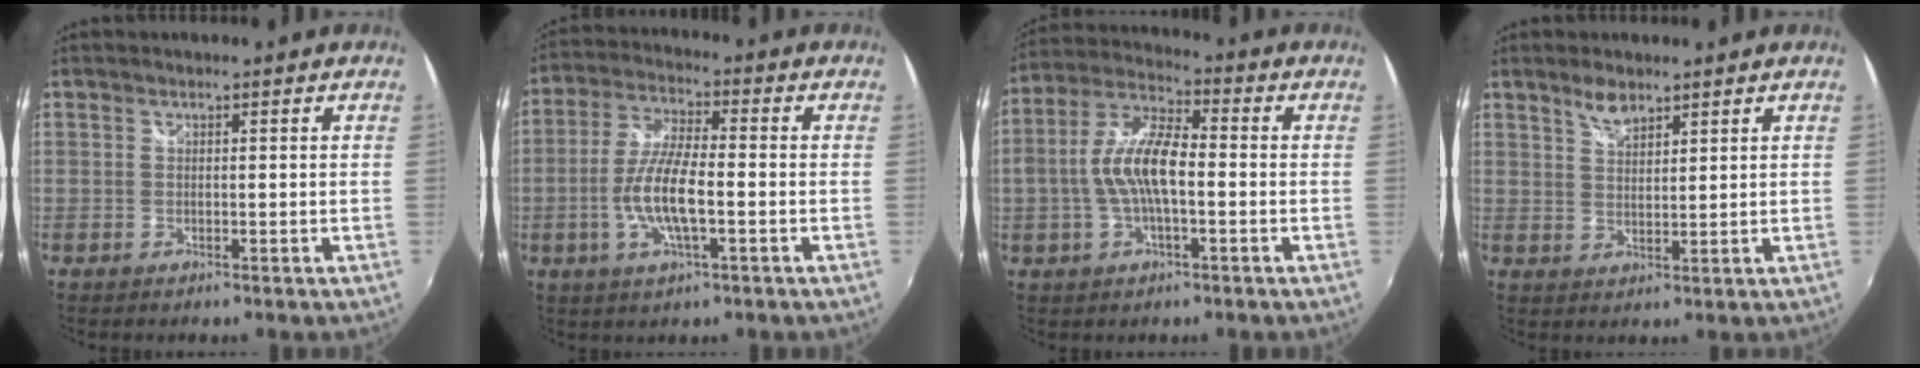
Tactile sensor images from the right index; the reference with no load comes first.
{"total": 9.8, "force": [-2.7, 2.5, 9.1], "torque": [-0.190, 0.000, -0.054]}
{"total": 10.6, "force": [-1.5, 3.9, 9.7], "torque": [-0.203, 0.012, -0.030]}
{"total": 3.8, "force": [2.9, 1.5, 1.9], "torque": [-0.030, 0.003, 0.053]}